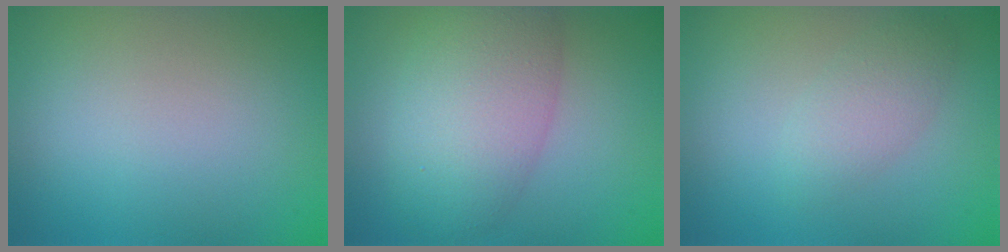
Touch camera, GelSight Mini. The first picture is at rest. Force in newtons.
{"total": 6.9, "press": 6.9, "slide": 0.4}
{"total": 2.3, "press": 2.3, "slide": 0.1}